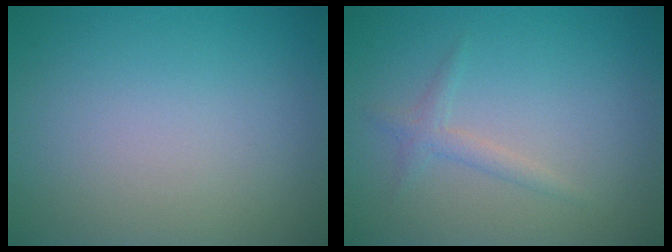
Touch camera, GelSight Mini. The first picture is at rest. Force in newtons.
{"total": 1.3, "press": 1.3, "slide": 0.0}